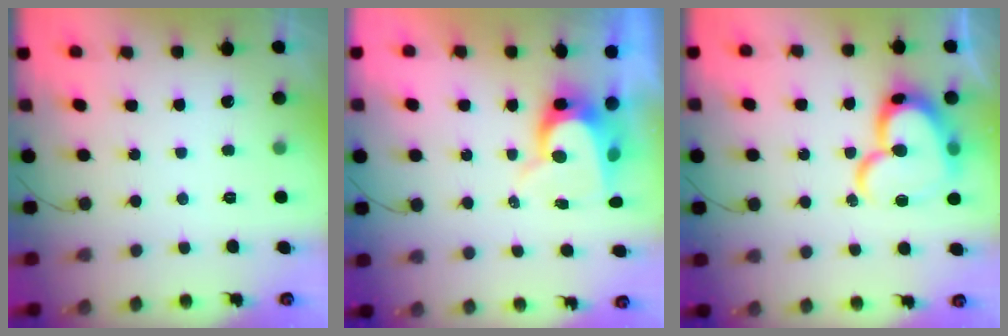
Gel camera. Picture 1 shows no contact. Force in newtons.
{"total": 8.7, "press": 8.6, "slide": 0.8}
{"total": 19.8, "press": 19.7, "slide": 2.1}